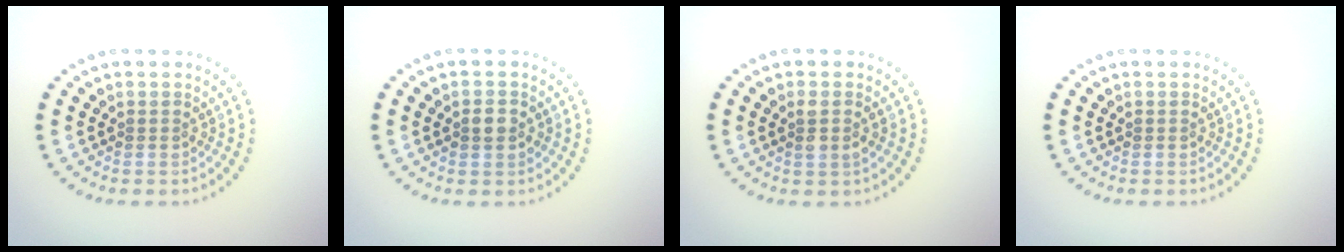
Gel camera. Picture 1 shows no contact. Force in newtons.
{"total": 2.0, "press": 2.0, "slide": 0.2}
{"total": 1.5, "press": 1.4, "slide": 0.5}
{"total": 0.0}